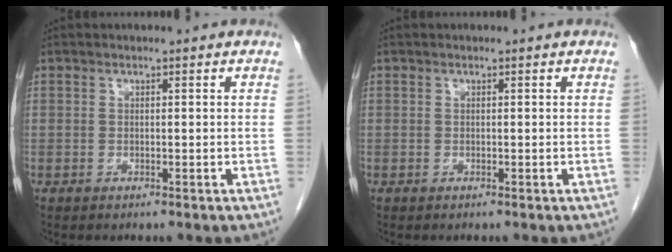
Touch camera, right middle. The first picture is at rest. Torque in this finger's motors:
{"motor_torque": [0.09, 0.00, 0.06, 0.01]}